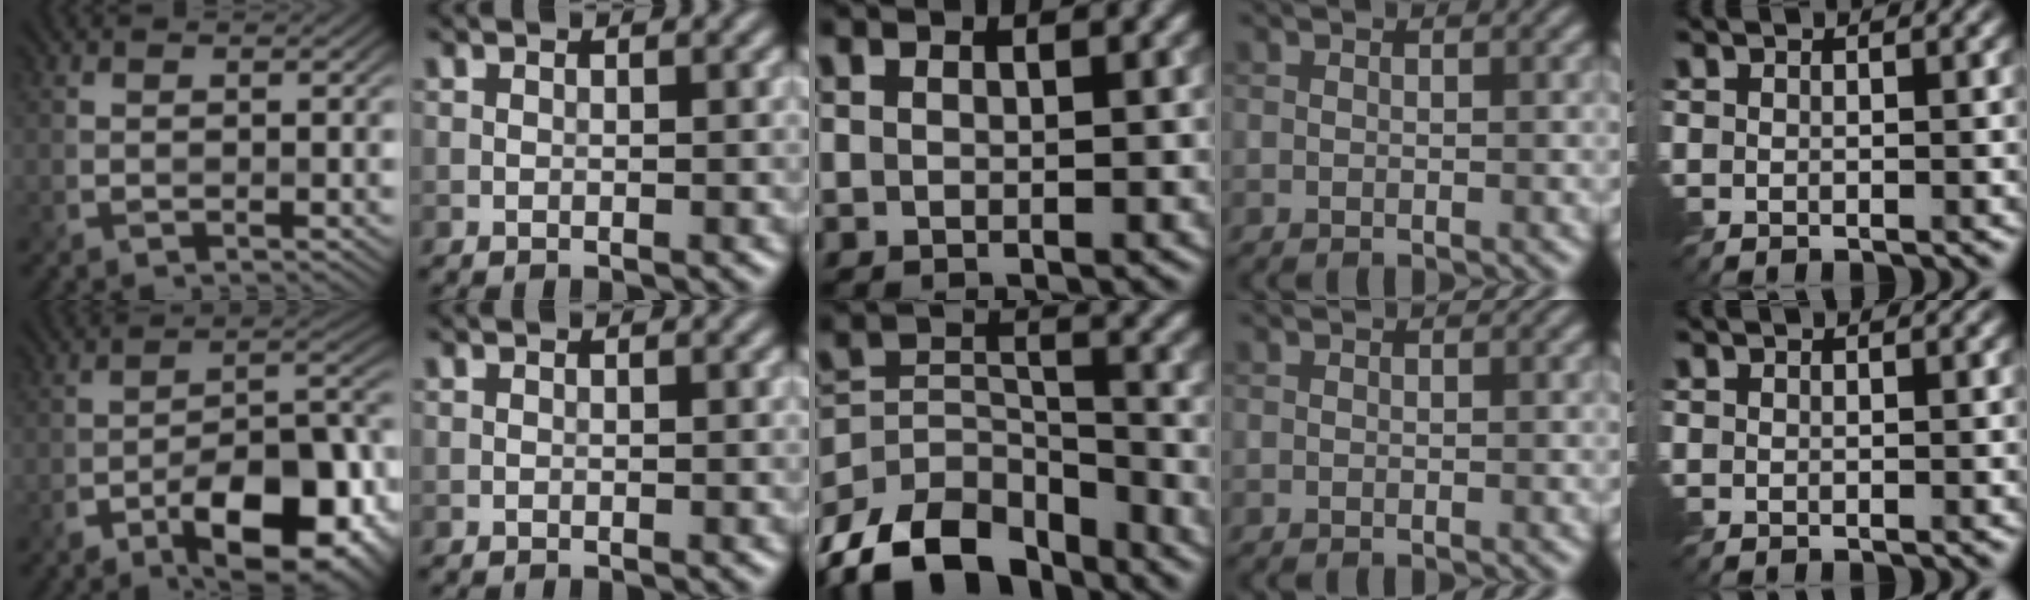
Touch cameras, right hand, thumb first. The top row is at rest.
{"thumb": {"total": 13.7, "force": [-7.1, 5.8, 10.2], "torque": [-0.151, -0.001, -0.115]}, "middle": {"total": 12.0, "force": [-9.3, 5.8, 4.8], "torque": [-0.089, -0.003, -0.159]}}